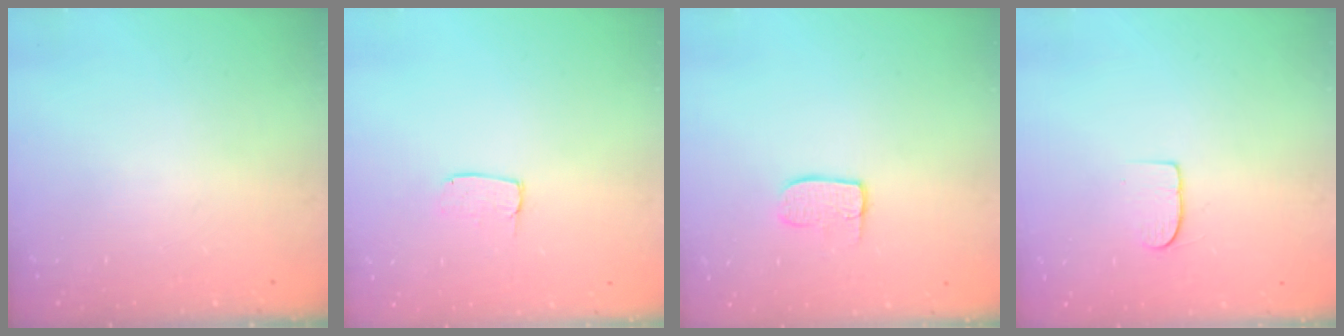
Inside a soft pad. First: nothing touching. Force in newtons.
{"total": 4.9, "press": 4.8, "slide": 0.4}
{"total": 7.2, "press": 7.1, "slide": 0.4}
{"total": 5.4, "press": 5.4, "slide": 0.4}